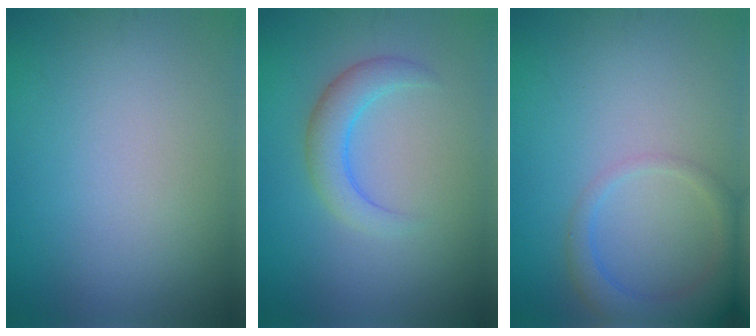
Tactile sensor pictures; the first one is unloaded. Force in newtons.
{"total": 2.9, "press": 2.9, "slide": 0.2}
{"total": 3.9, "press": 3.9, "slide": 0.3}